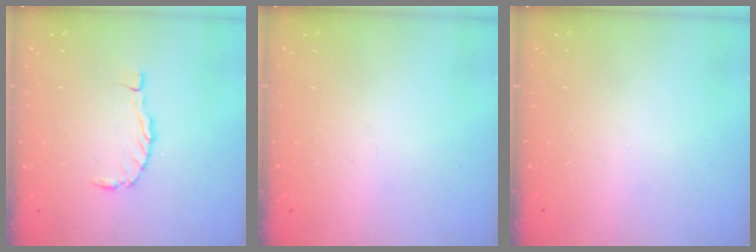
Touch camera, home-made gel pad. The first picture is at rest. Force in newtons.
{"total": 0.0}
{"total": 0.0}